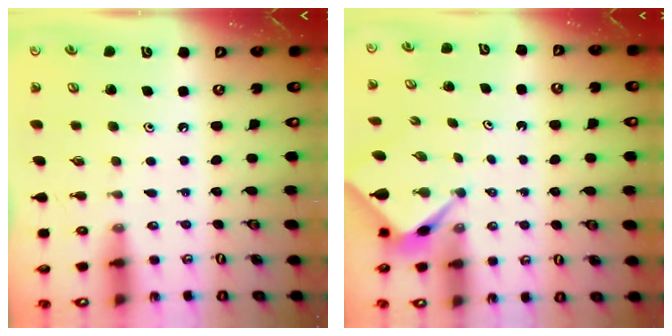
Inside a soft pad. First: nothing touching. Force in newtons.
{"total": 2.5, "press": 2.4, "slide": 0.3}